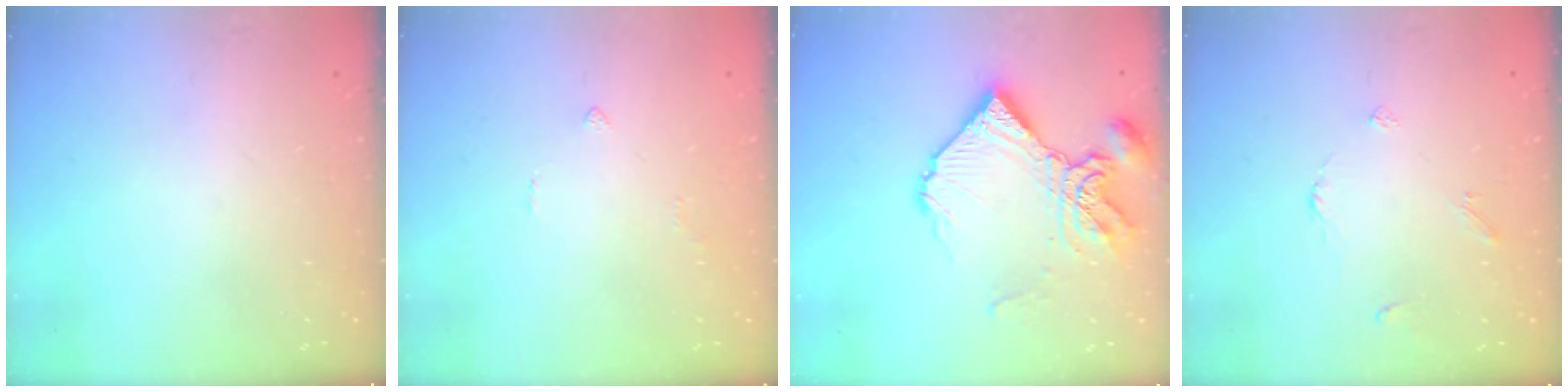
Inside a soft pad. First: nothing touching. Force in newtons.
{"total": 1.6, "press": 1.5, "slide": 0.6}
{"total": 13.9, "press": 13.7, "slide": 1.8}
{"total": 2.9, "press": 2.9, "slide": 0.5}